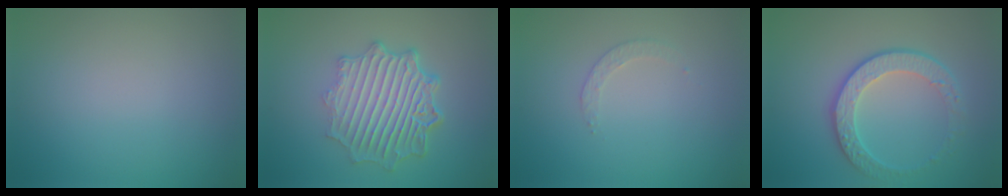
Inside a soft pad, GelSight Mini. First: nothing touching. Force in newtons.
{"total": 7.0, "press": 5.3, "slide": 4.6}
{"total": 1.2, "press": 1.2, "slide": 0.3}
{"total": 3.9, "press": 3.4, "slide": 1.7}